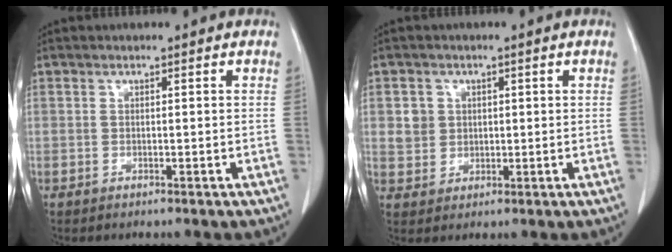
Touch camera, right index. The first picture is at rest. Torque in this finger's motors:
{"motor_torque": [0.30, 0.11, 0.19, 0.03]}